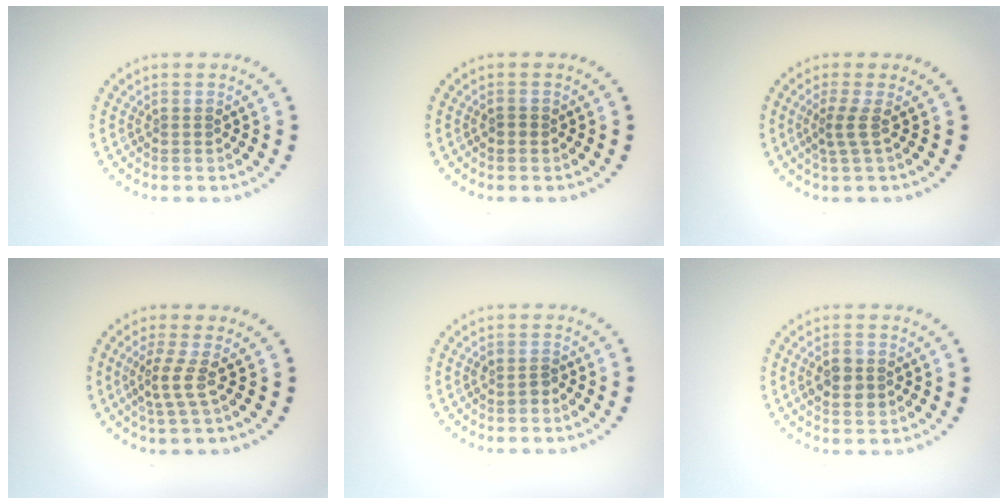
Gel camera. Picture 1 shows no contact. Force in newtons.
{"total": 0.8, "press": 0.8, "slide": 0.2}
{"total": 1.9, "press": 1.1, "slide": 1.5}
{"total": 2.4, "press": 1.6, "slide": 1.8}
{"total": 0.9, "press": 0.8, "slide": 0.4}
{"total": 2.7, "press": 2.7, "slide": 0.0}